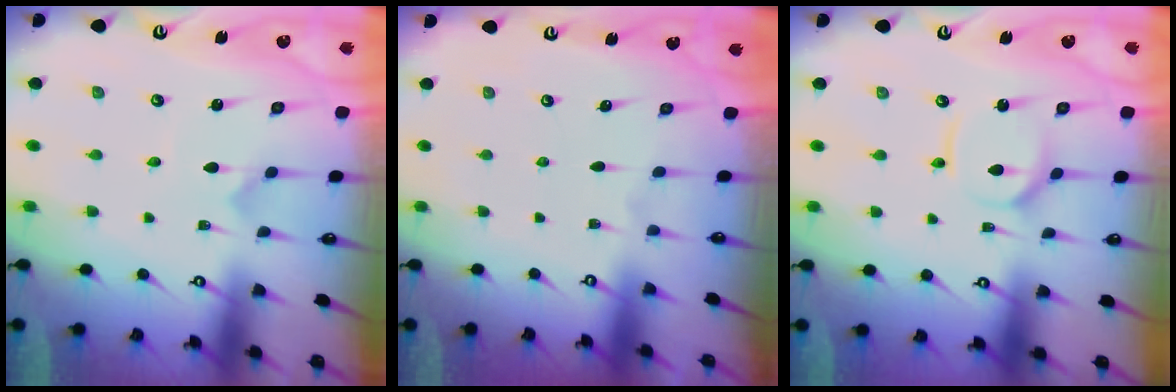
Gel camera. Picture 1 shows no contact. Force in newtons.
{"total": 0.0}
{"total": 4.4, "press": 4.4, "slide": 0.5}